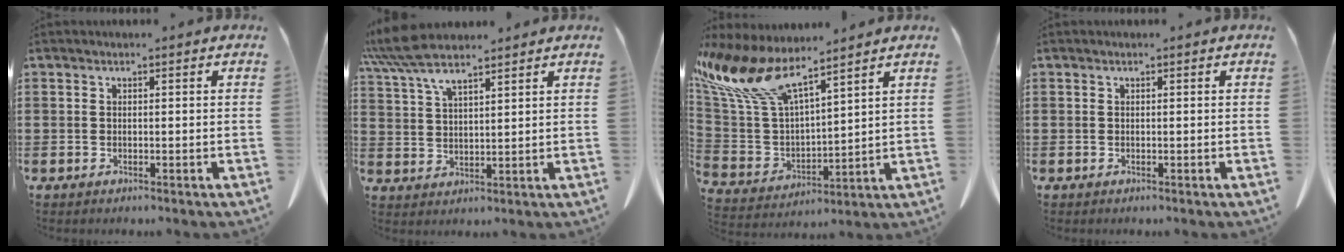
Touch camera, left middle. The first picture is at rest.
{"total": 7.2, "force": [5.8, 1.5, 4.1], "torque": [-0.102, -0.013, 0.104]}
{"total": 12.6, "force": [9.1, 3.6, 8.0], "torque": [-0.197, -0.047, 0.159]}
{"total": 0.0}